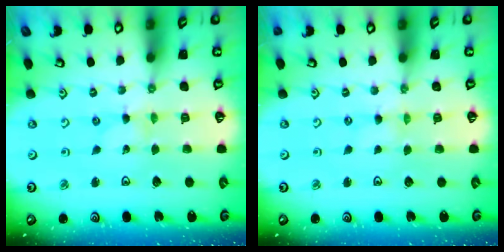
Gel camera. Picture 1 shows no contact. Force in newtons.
{"total": 0.0}